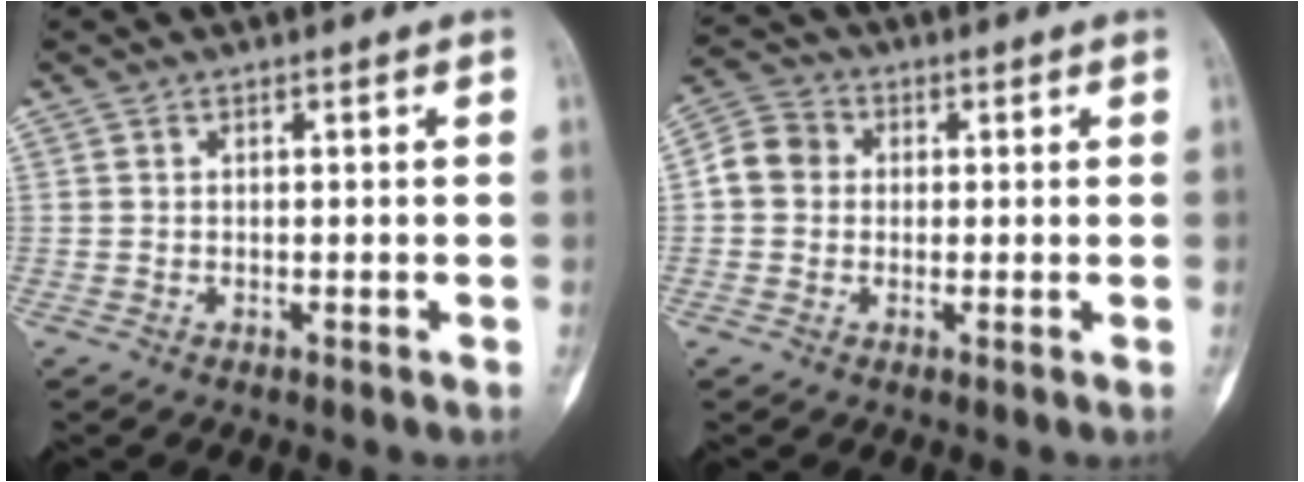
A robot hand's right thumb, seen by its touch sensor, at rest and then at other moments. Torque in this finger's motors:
{"motor_torque": [0.32, 1.51, 0.10, -0.14, -0.02]}